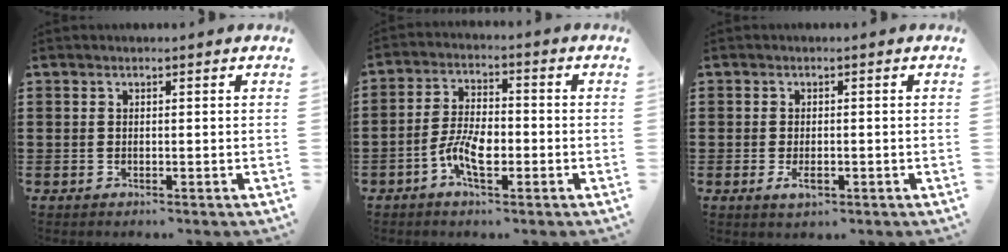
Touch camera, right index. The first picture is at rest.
{"total": 6.5, "force": [-2.5, 3.0, 5.2], "torque": [-0.115, 0.001, -0.051]}
{"total": 2.3, "force": [-0.8, 0.8, 2.0], "torque": [-0.046, -0.007, -0.014]}